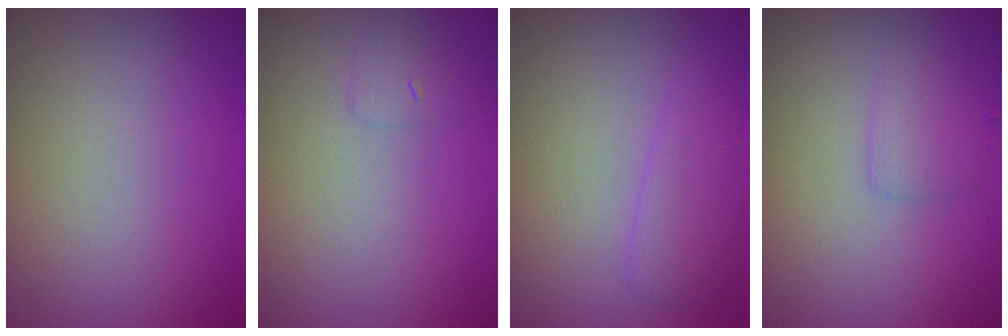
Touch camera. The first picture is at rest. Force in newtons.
{"total": 1.1, "press": 1.1, "slide": 0.0}
{"total": 2.3, "press": 2.3, "slide": 0.0}
{"total": 1.5, "press": 1.5, "slide": 0.2}